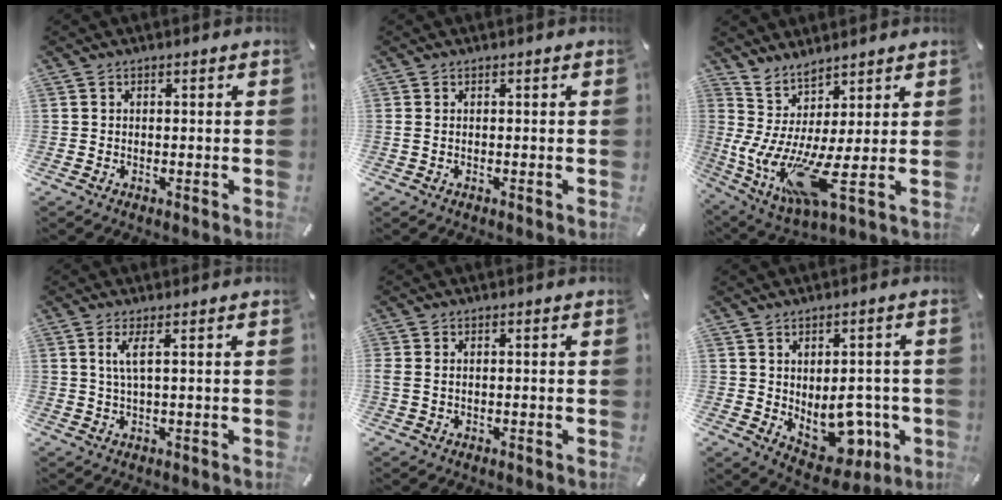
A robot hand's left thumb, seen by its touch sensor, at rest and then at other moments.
{"total": 0.8, "force": [0.0, 0.3, 0.7], "torque": [-0.015, 0.000, -0.001]}
{"total": 10.3, "force": [0.1, 1.0, 10.3], "torque": [-0.217, -0.052, 0.002]}
{"total": 3.7, "force": [1.0, 0.4, 3.5], "torque": [-0.071, -0.001, 0.016]}
{"total": 1.3, "force": [0.0, 0.6, 1.2], "torque": [-0.024, 0.001, -0.001]}
{"total": 10.5, "force": [-1.4, 7.8, 6.9], "torque": [-0.068, -0.011, -0.012]}